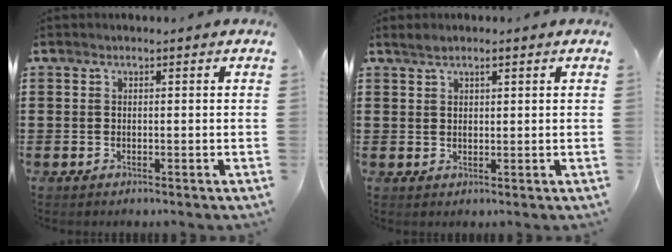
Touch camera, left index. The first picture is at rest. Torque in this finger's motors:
{"motor_torque": [0.40, -0.36, 0.09, 0.02]}